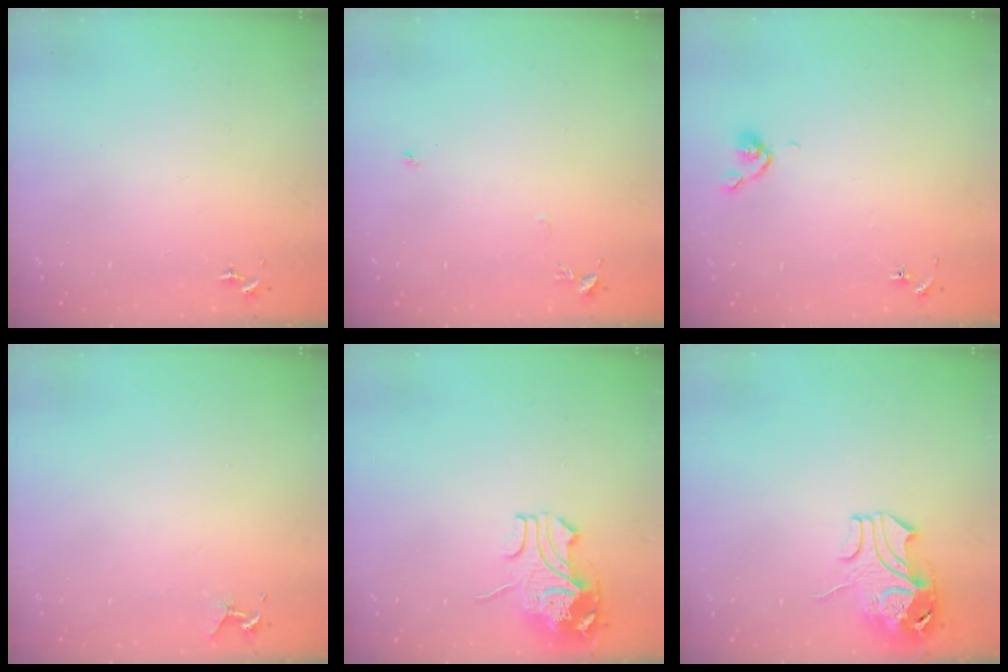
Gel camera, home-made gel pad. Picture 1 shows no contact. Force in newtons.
{"total": 6.2, "press": 6.2, "slide": 0.7}
{"total": 5.0, "press": 4.9, "slide": 0.7}
{"total": 4.0, "press": 3.9, "slide": 0.4}
{"total": 10.2, "press": 10.1, "slide": 1.3}
{"total": 10.4, "press": 10.3, "slide": 1.4}